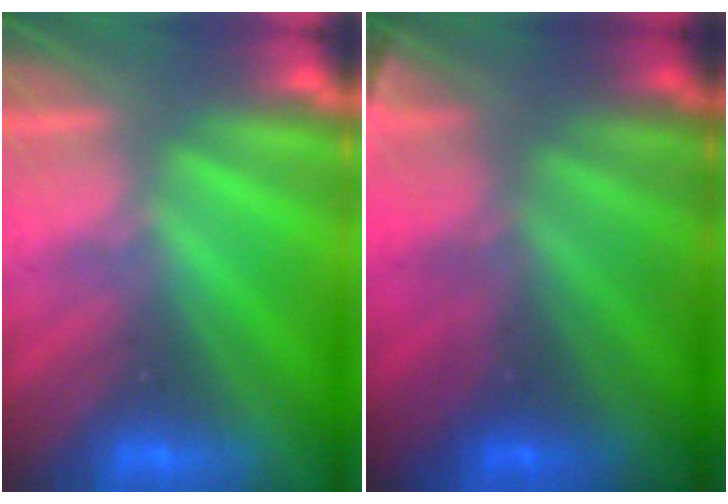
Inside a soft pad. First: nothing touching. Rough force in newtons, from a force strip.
{"total": 3.4}